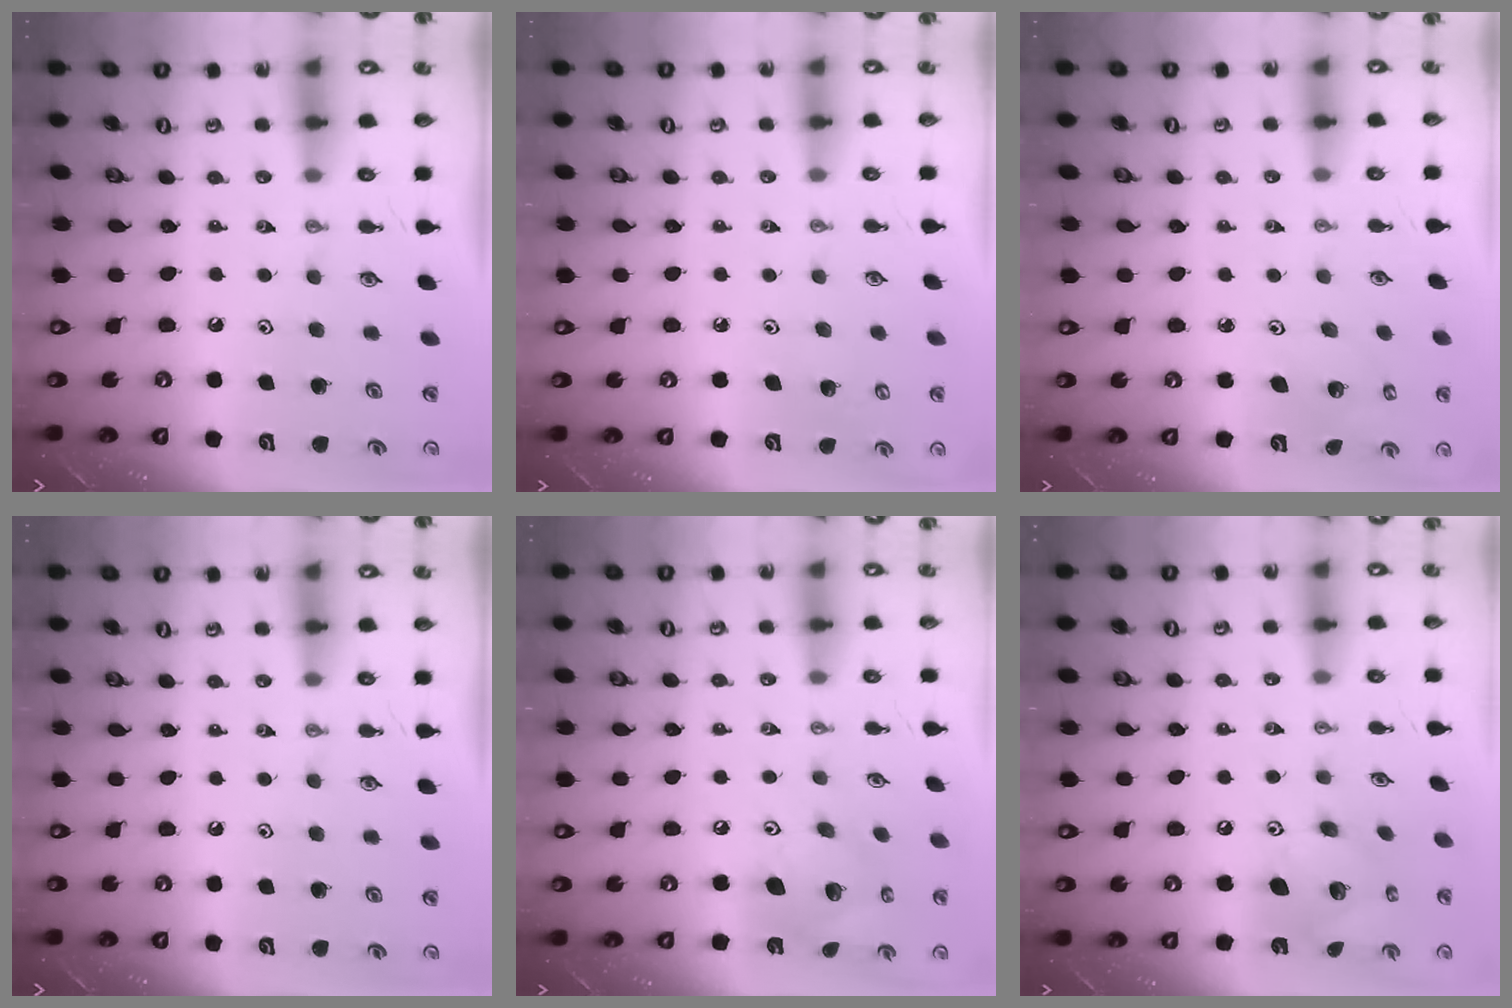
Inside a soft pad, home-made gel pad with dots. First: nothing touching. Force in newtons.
{"total": 4.8, "press": 4.7, "slide": 0.7}
{"total": 2.6, "press": 2.6, "slide": 0.2}
{"total": 0.0}
{"total": 14.2, "press": 13.9, "slide": 3.2}
{"total": 14.0, "press": 13.9, "slide": 1.1}